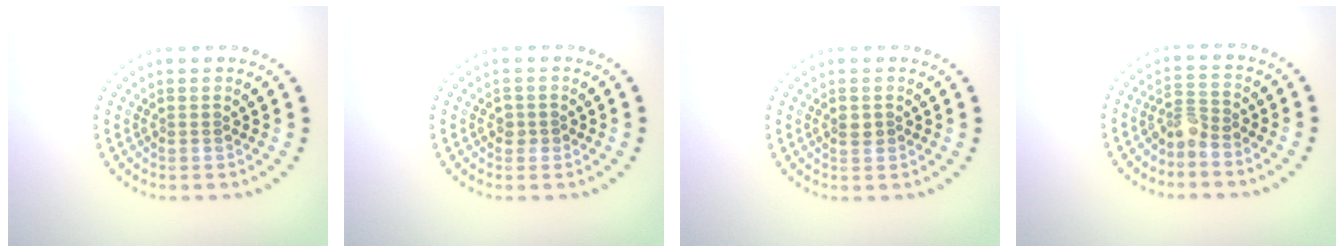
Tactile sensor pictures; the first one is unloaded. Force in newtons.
{"total": 0.9, "press": 0.8, "slide": 0.3}
{"total": 1.1, "press": 1.1, "slide": 0.1}
{"total": 2.1, "press": 1.5, "slide": 1.4}